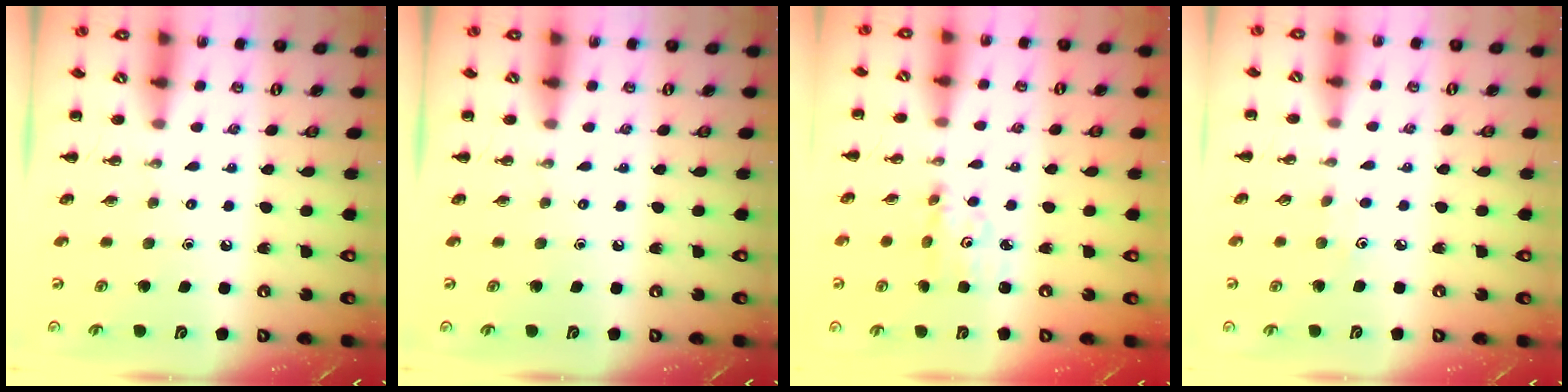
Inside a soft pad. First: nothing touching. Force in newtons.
{"total": 0.0}
{"total": 2.7, "press": 2.7, "slide": 0.3}
{"total": 3.2, "press": 3.0, "slide": 1.1}